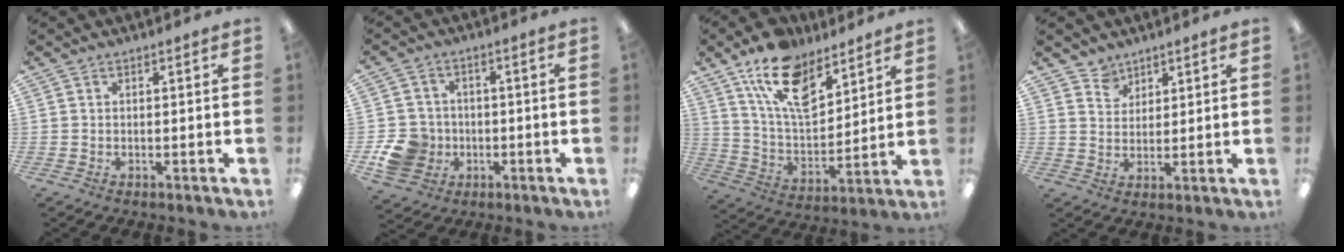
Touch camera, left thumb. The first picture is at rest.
{"total": 9.1, "force": [-2.3, 8.3, 3.0], "torque": [-0.075, 0.022, -0.033]}
{"total": 14.9, "force": [9.7, 7.5, 8.4], "torque": [-0.146, -0.039, 0.177]}
{"total": 4.2, "force": [3.5, 2.4, -0.2], "torque": [-0.001, -0.017, 0.066]}